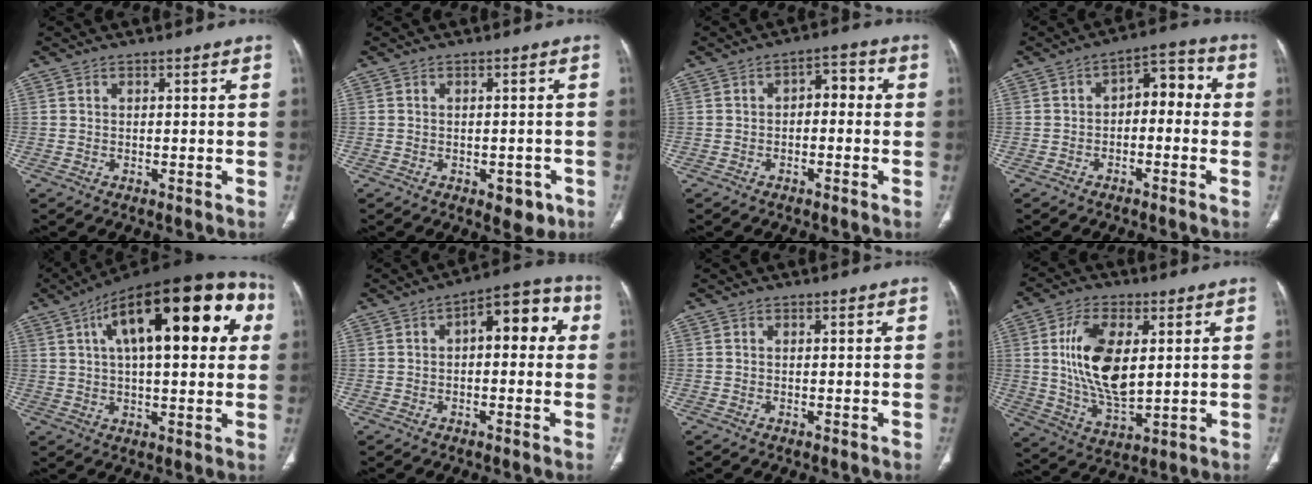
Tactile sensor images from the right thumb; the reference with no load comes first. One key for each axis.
{"total": 4.0, "fx": -1.9, "fy": 2.4, "fz": 2.6, "tx": -0.014, "ty": 0.008, "tz": -0.018}
{"total": 4.4, "fx": -0.4, "fy": 2.7, "fz": 3.5, "tx": -0.035, "ty": 0.027, "tz": -0.016}
{"total": 7.0, "fx": -0.7, "fy": 4.3, "fz": 5.5, "tx": -0.050, "ty": 0.042, "tz": -0.023}
{"total": 27.6, "fx": 8.4, "fy": 11.1, "fz": 23.8, "tx": -0.333, "ty": 0.033, "tz": 0.117}
{"total": 10.4, "fx": 1.7, "fy": 5.2, "fz": 8.9, "tx": -0.086, "ty": 0.036, "tz": 0.014}
{"total": 0.0}
{"total": 15.1, "fx": 2.8, "fy": 7.8, "fz": 12.7, "tx": -0.230, "ty": -0.018, "tz": 0.059}